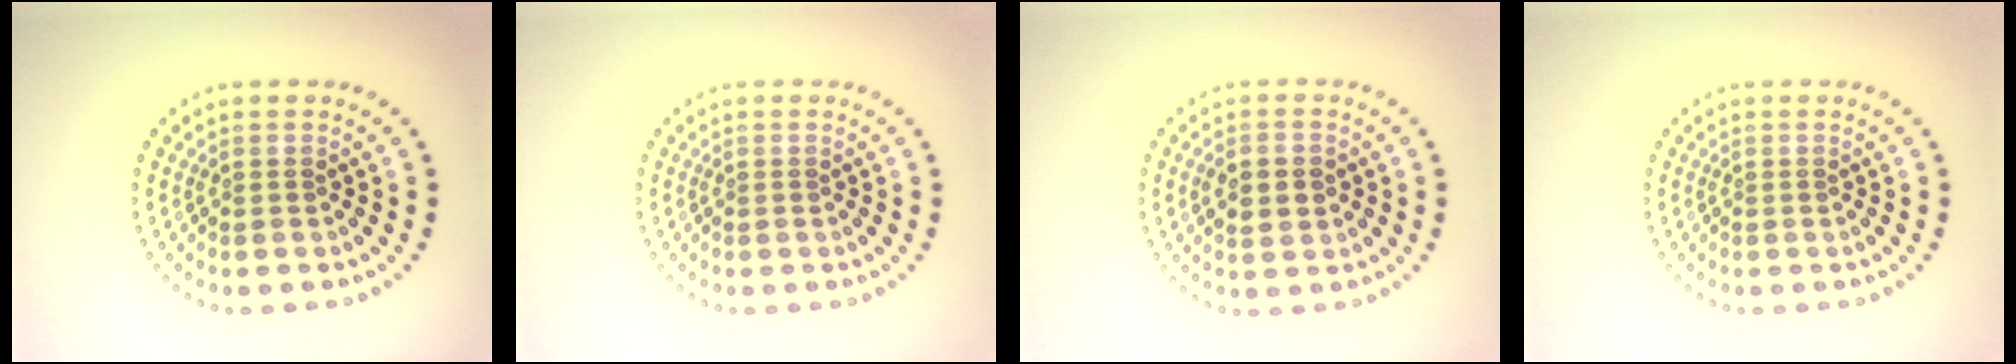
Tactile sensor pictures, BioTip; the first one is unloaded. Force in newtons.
{"total": 0.0}
{"total": 3.2, "press": 3.2, "slide": 0.3}
{"total": 0.0}